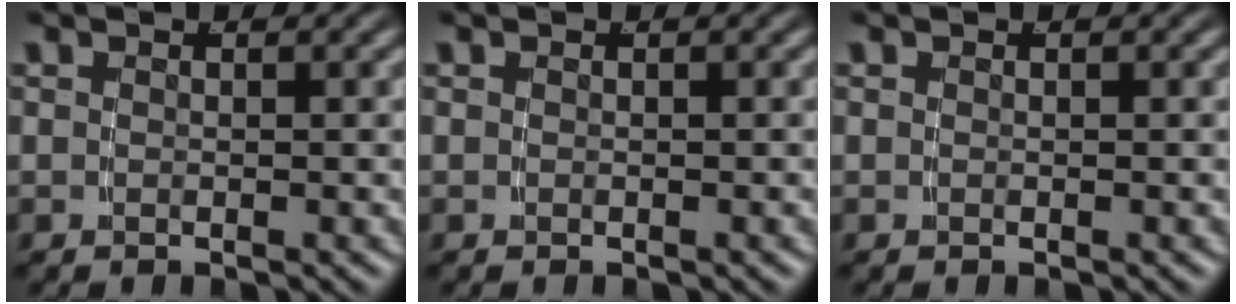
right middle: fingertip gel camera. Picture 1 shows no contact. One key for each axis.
{"total": 0.0}
{"total": 0.0}